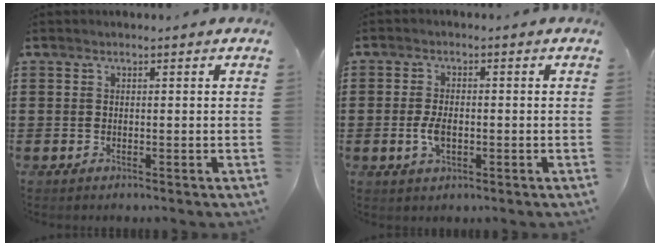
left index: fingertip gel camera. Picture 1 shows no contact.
{"total": 3.9, "force": [-0.7, 1.9, 3.3], "torque": [-0.074, -0.001, -0.015]}